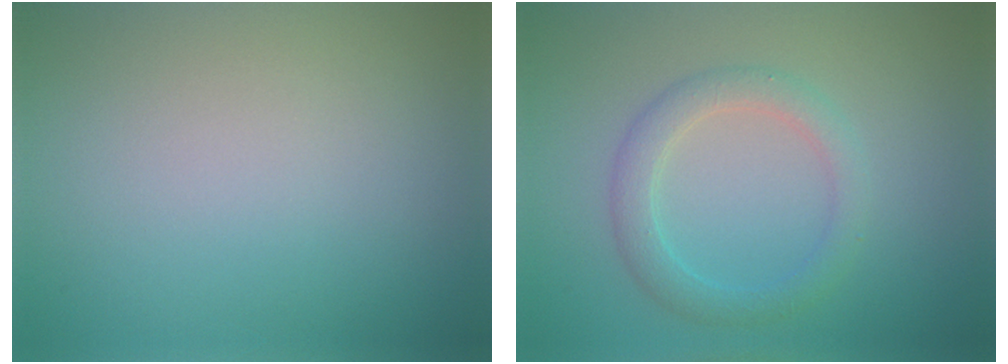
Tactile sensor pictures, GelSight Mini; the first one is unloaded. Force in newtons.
{"total": 2.8, "press": 2.8, "slide": 0.1}